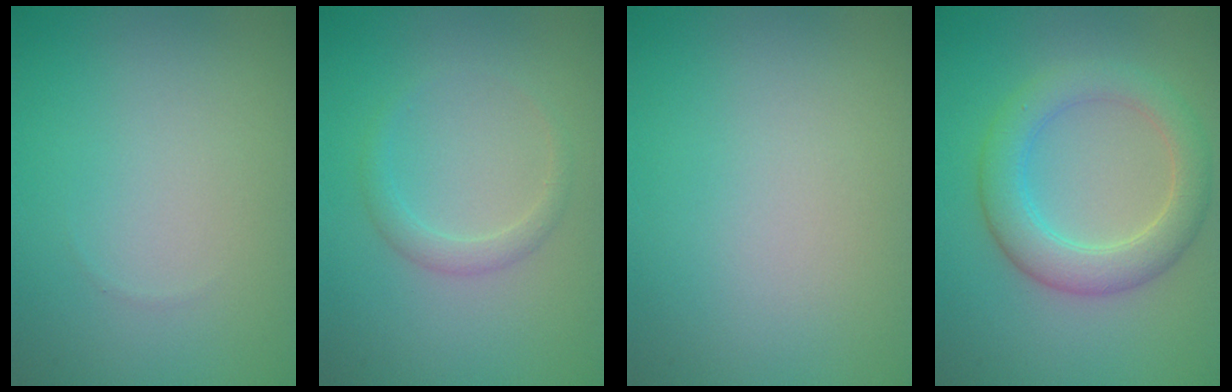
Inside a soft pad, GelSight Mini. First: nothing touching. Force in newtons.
{"total": 1.5, "press": 1.5, "slide": 0.2}
{"total": 0.0}
{"total": 4.8, "press": 4.8, "slide": 0.1}